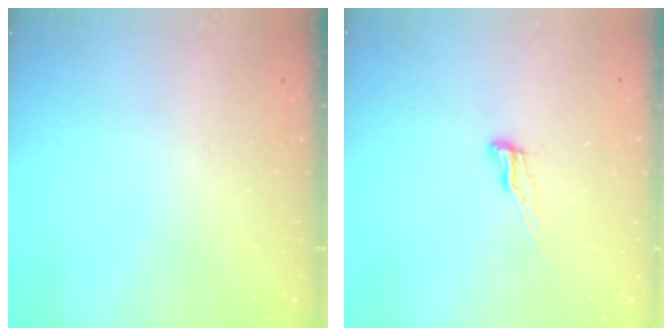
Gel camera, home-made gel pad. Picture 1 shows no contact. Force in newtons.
{"total": 6.9, "press": 6.9, "slide": 0.9}